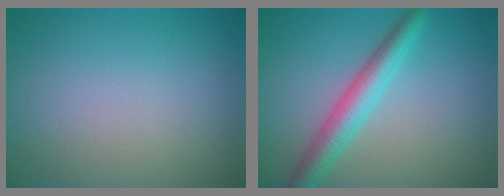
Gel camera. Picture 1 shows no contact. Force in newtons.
{"total": 4.1, "press": 4.1, "slide": 0.1}